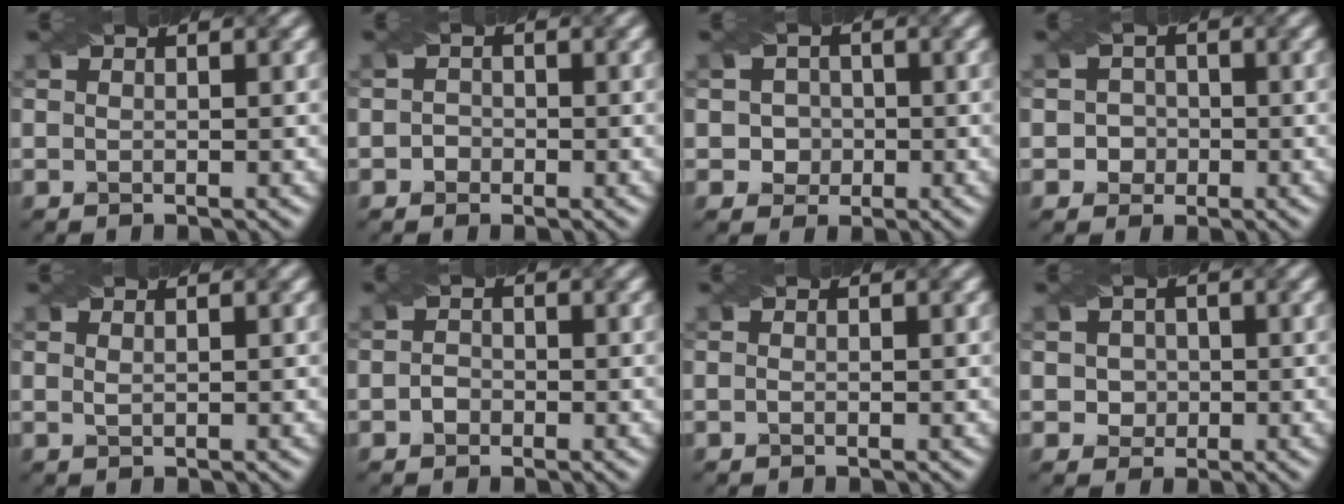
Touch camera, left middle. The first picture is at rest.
{"total": 0.9, "force": [-0.4, 0.9, 0.1], "torque": [0.004, 0.000, -0.008]}
{"total": 2.3, "force": [-0.1, 2.3, 0.6], "torque": [0.008, 0.005, 0.001]}
{"total": 1.9, "force": [-0.3, 1.9, 0.3], "torque": [0.015, 0.003, -0.008]}
{"total": 0.5, "force": [0.3, 0.2, 0.4], "torque": [-0.011, 0.000, 0.007]}
{"total": 1.1, "force": [-0.5, 0.9, 0.3], "torque": [-0.005, 0.000, -0.011]}
{"total": 0.0}
{"total": 2.2, "force": [0.2, 2.0, 0.7], "torque": [-0.004, 0.006, 0.015]}